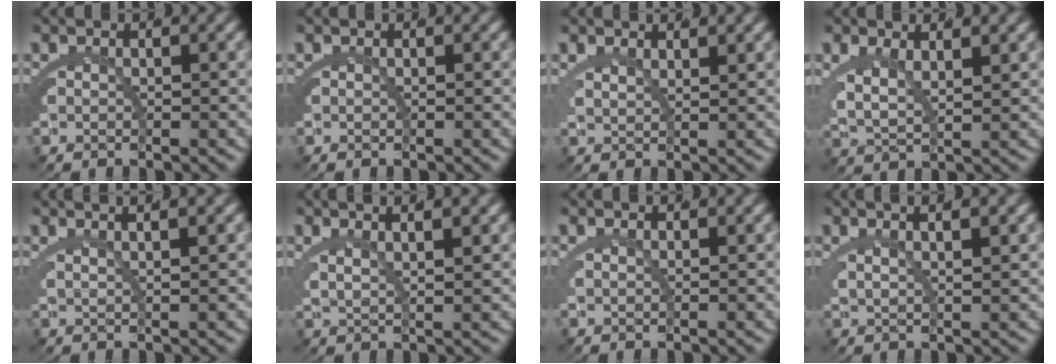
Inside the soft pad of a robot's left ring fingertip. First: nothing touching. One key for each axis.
{"total": 0.0}
{"total": 1.9, "fx": 1.8, "fy": -0.4, "fz": 0.6, "tx": -0.012, "ty": -0.008, "tz": 0.041}
{"total": 4.0, "fx": 1.6, "fy": 1.9, "fz": 3.1, "tx": -0.074, "ty": -0.011, "tz": 0.037}
{"total": 4.4, "fx": 3.3, "fy": 0.4, "fz": 2.9, "tx": -0.029, "ty": 0.019, "tz": 0.050}
{"total": 4.6, "fx": 3.2, "fy": 1.0, "fz": 3.2, "tx": -0.046, "ty": 0.009, "tz": 0.053}
{"total": 1.2, "fx": 0.9, "fy": -0.7, "fz": 0.3, "tx": -0.003, "ty": -0.002, "tz": 0.020}
{"total": 4.5, "fx": 3.0, "fy": 0.7, "fz": 3.3, "tx": -0.038, "ty": 0.015, "tz": 0.046}